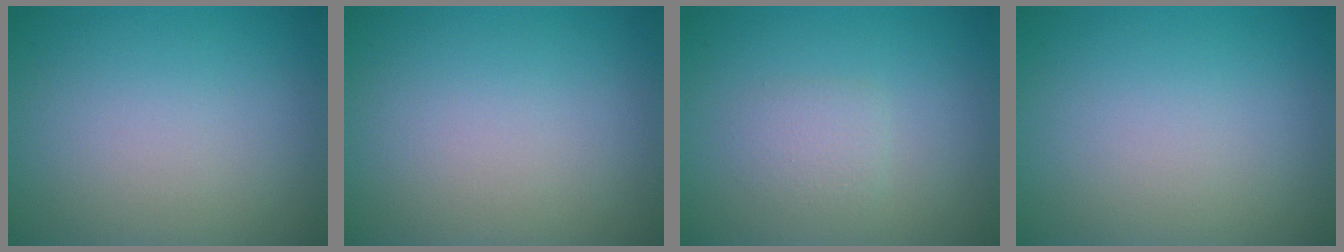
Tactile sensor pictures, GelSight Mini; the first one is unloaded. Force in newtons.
{"total": 0.0}
{"total": 1.5, "press": 1.5, "slide": 0.0}
{"total": 0.0}